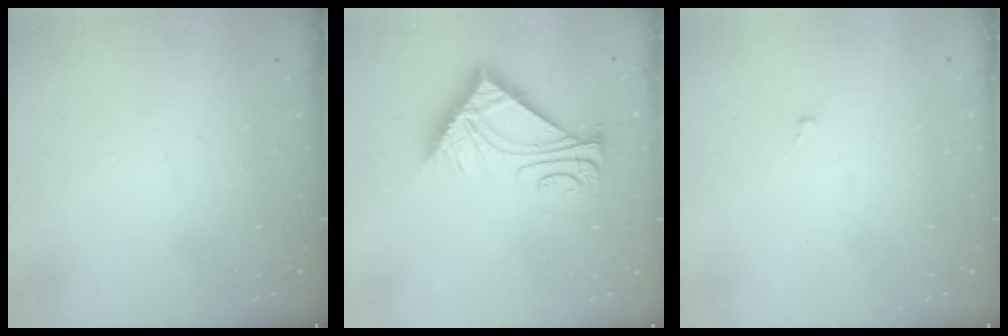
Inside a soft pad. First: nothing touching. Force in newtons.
{"total": 9.4, "press": 9.4, "slide": 0.2}
{"total": 0.0}